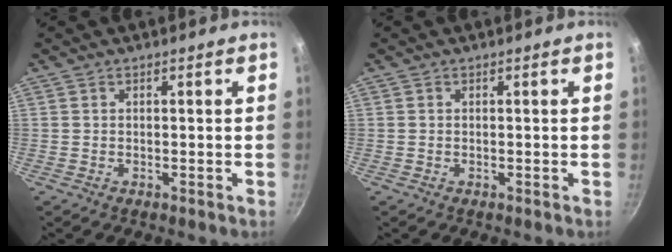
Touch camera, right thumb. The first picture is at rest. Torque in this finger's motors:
{"motor_torque": [-0.07, 0.22, 0.28, 0.15, -0.03]}